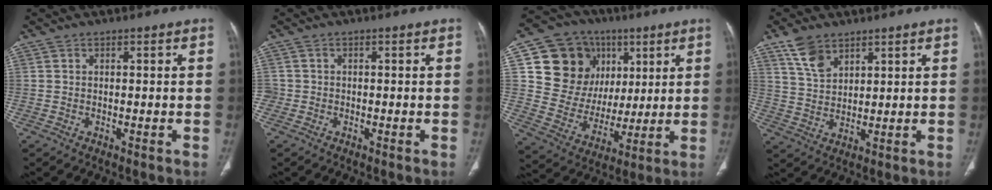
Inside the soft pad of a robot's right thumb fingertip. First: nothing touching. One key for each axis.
{"total": 1.3, "fx": -0.3, "fy": 1.3, "fz": 0.2, "tx": 0.002, "ty": 0.004, "tz": -0.008}
{"total": 19.6, "fx": 6.5, "fy": 16.4, "fz": 8.5, "tx": -0.099, "ty": 0.012, "tz": 0.133}
{"total": 6.5, "fx": 4.4, "fy": 3.6, "fz": 3.2, "tx": -0.050, "ty": -0.018, "tz": 0.096}